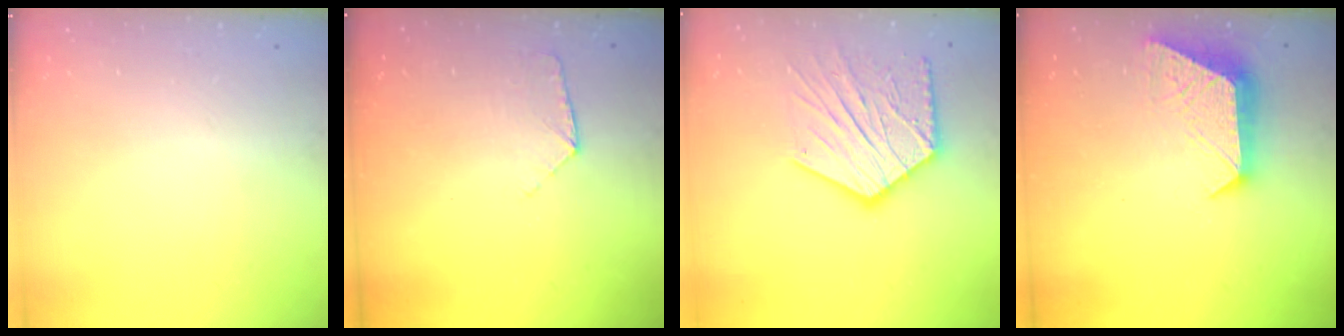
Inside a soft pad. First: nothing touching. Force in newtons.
{"total": 7.3, "press": 7.2, "slide": 0.7}
{"total": 17.7, "press": 17.6, "slide": 1.4}
{"total": 10.7, "press": 10.7, "slide": 0.8}